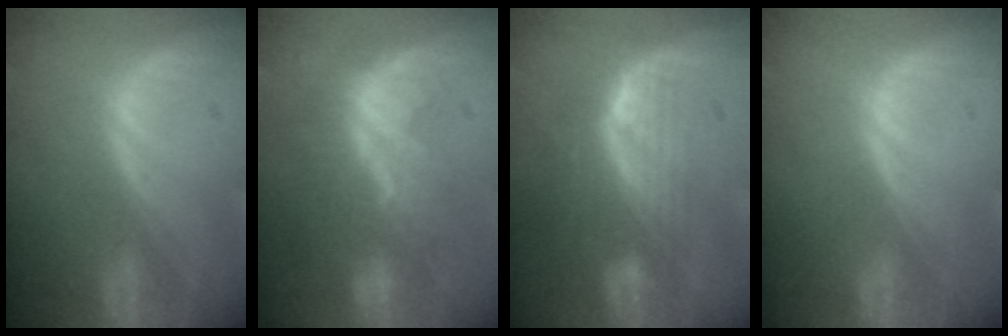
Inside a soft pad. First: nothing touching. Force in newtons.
{"total": 8.6, "press": 7.8, "slide": 3.5}
{"total": 7.3, "press": 6.5, "slide": 3.3}
{"total": 0.0}